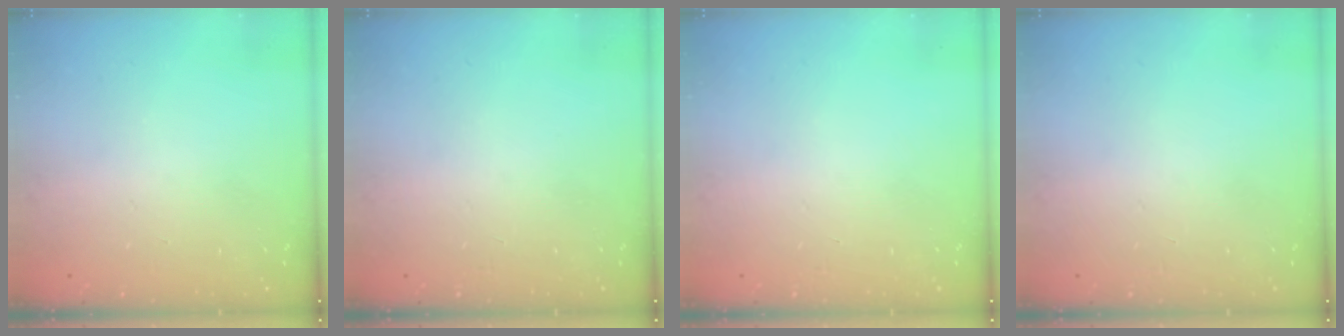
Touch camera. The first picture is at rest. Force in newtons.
{"total": 0.0}
{"total": 0.0}
{"total": 0.0}